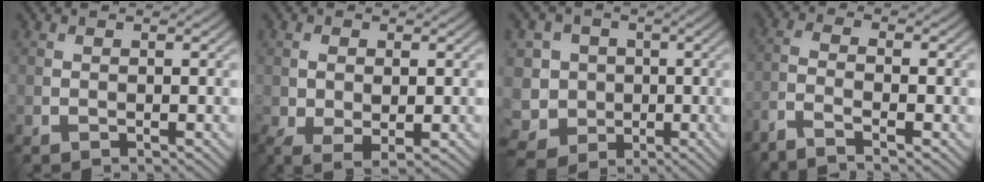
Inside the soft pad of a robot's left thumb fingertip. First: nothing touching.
{"total": 4.7, "force": [-0.5, 2.7, 3.8], "torque": [-0.081, -0.011, -0.002]}
{"total": 7.5, "force": [-1.2, 7.0, 2.5], "torque": [-0.081, -0.006, -0.047]}
{"total": 4.0, "force": [-2.8, 0.6, 2.8], "torque": [-0.056, -0.002, -0.071]}